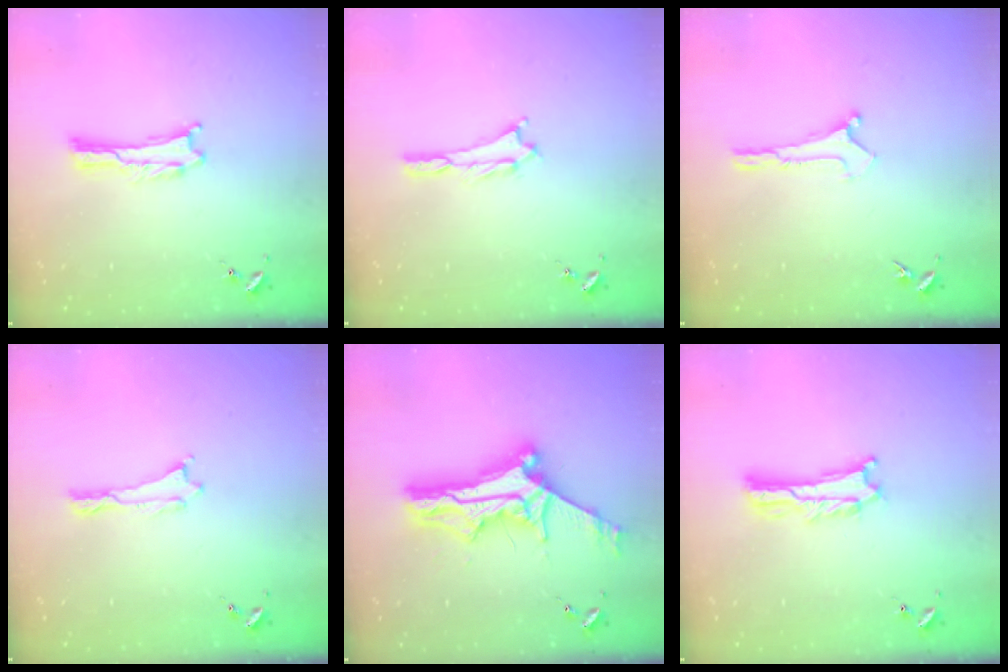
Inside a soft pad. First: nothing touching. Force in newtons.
{"total": 0.7, "press": 0.7, "slide": 0.3}
{"total": 0.0}
{"total": 0.0}
{"total": 12.3, "press": 12.2, "slide": 1.0}
{"total": 2.0, "press": 2.0, "slide": 0.3}